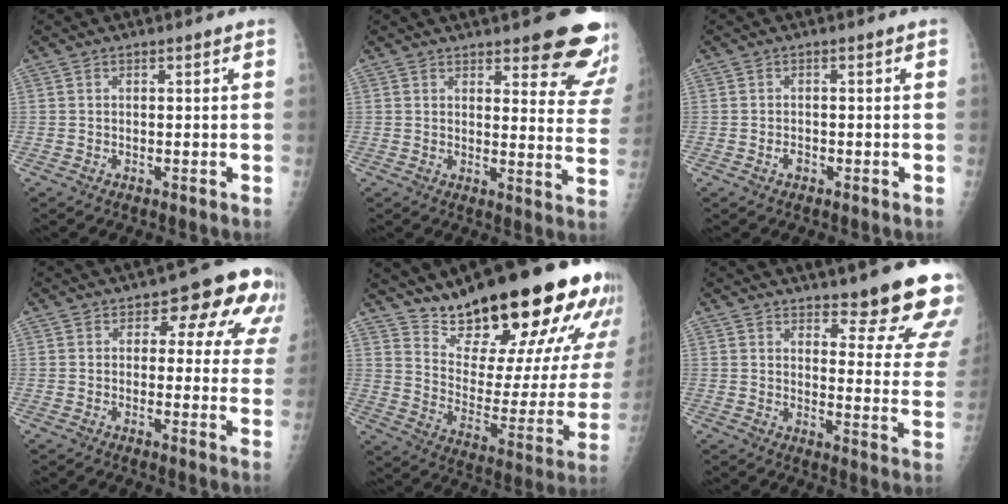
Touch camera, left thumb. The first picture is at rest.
{"total": 14.2, "force": [10.6, 4.2, 8.5], "torque": [-0.056, -0.072, 0.113]}
{"total": 1.3, "force": [-0.7, 0.9, 0.7], "torque": [-0.010, 0.005, -0.010]}
{"total": 11.3, "force": [5.2, 6.3, 7.8], "torque": [-0.034, -0.015, 0.047]}
{"total": 26.8, "force": [19.4, 7.9, 16.7], "torque": [-0.217, -0.102, 0.288]}
{"total": 16.0, "force": [13.0, 3.7, 8.6], "torque": [-0.065, -0.101, 0.152]}